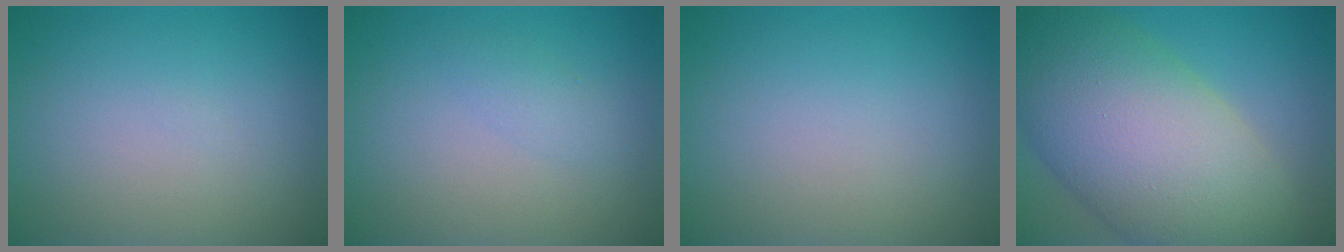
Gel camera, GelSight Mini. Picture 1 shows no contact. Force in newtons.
{"total": 1.2, "press": 1.2, "slide": 0.0}
{"total": 0.0}
{"total": 14.5, "press": 14.5, "slide": 0.6}